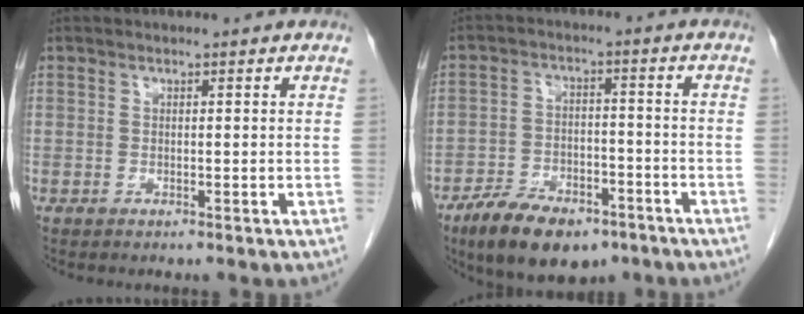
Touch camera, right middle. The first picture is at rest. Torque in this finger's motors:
{"motor_torque": [1.17, -0.96, 0.39, 0.09]}